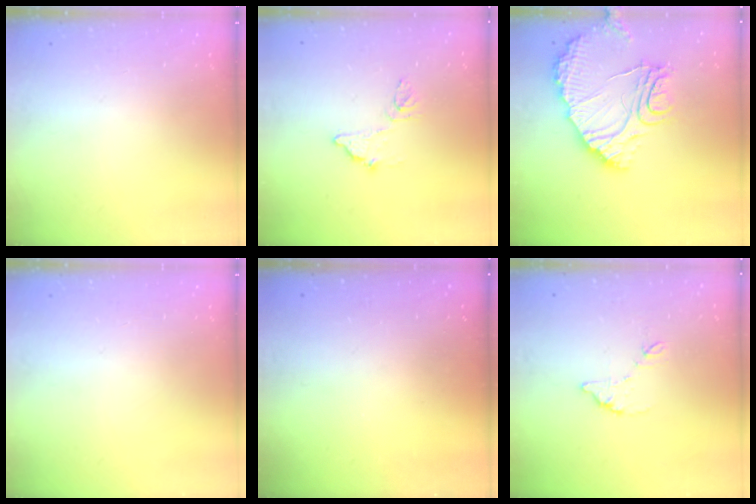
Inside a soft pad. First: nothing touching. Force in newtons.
{"total": 10.0, "press": 10.0, "slide": 0.3}
{"total": 15.4, "press": 15.3, "slide": 1.6}
{"total": 0.0}
{"total": 3.2, "press": 3.2, "slide": 0.1}
{"total": 8.0, "press": 8.0, "slide": 0.4}